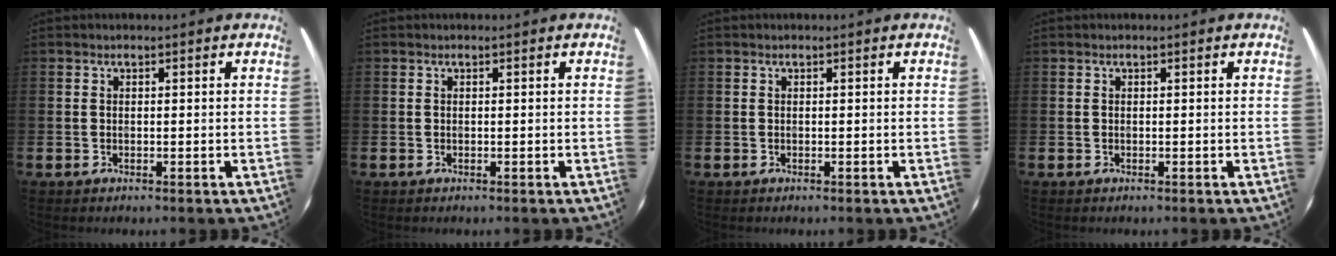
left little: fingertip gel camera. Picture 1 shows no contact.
{"total": 0.0}
{"total": 0.0}
{"total": 0.0}